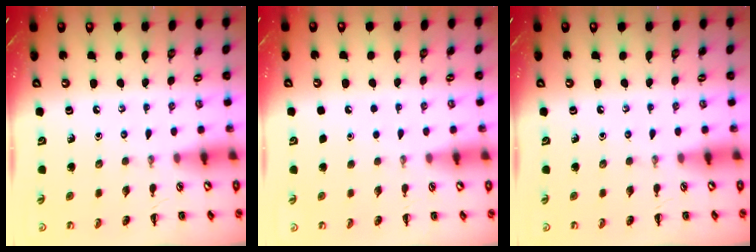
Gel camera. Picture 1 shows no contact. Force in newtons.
{"total": 1.8, "press": 1.7, "slide": 0.1}
{"total": 0.0}